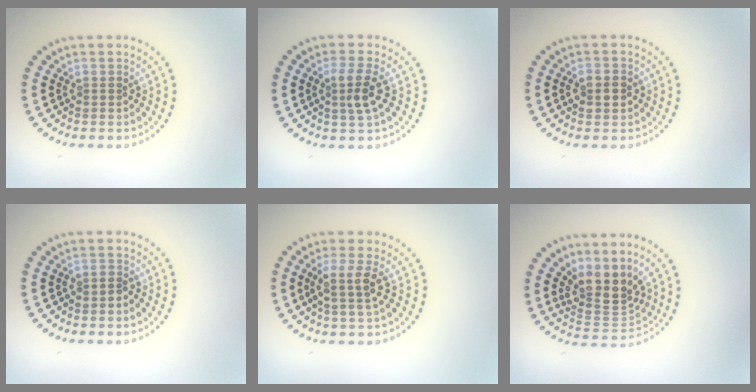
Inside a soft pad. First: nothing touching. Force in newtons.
{"total": 2.6, "press": 2.4, "slide": 1.1}
{"total": 2.6, "press": 2.6, "slide": 0.1}
{"total": 0.6, "press": 0.4, "slide": 0.5}
{"total": 2.3, "press": 1.9, "slide": 1.3}
{"total": 3.9, "press": 2.9, "slide": 2.6}